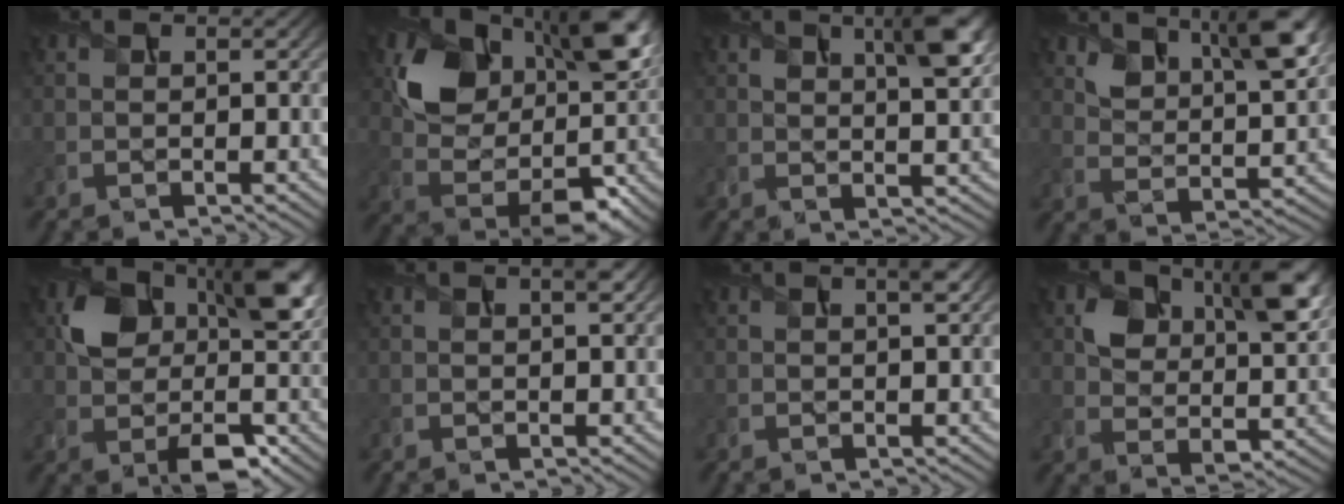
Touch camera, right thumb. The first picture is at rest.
{"total": 12.4, "force": [4.6, 8.4, 7.9], "torque": [-0.135, -0.017, 0.094]}
{"total": 6.1, "force": [2.8, 2.1, 5.1], "torque": [-0.079, -0.001, 0.046]}
{"total": 8.5, "force": [5.2, 3.7, 5.6], "torque": [-0.105, -0.005, 0.100]}
{"total": 10.7, "force": [1.1, 7.1, 7.9], "torque": [-0.141, -0.007, 0.020]}
{"total": 1.5, "force": [0.7, 0.2, 1.3], "torque": [-0.021, 0.002, 0.012]}
{"total": 1.8, "force": [0.9, 0.2, 1.6], "torque": [-0.026, 0.004, 0.014]}
{"total": 8.7, "force": [3.8, 5.4, 5.7], "torque": [-0.096, -0.016, 0.068]}